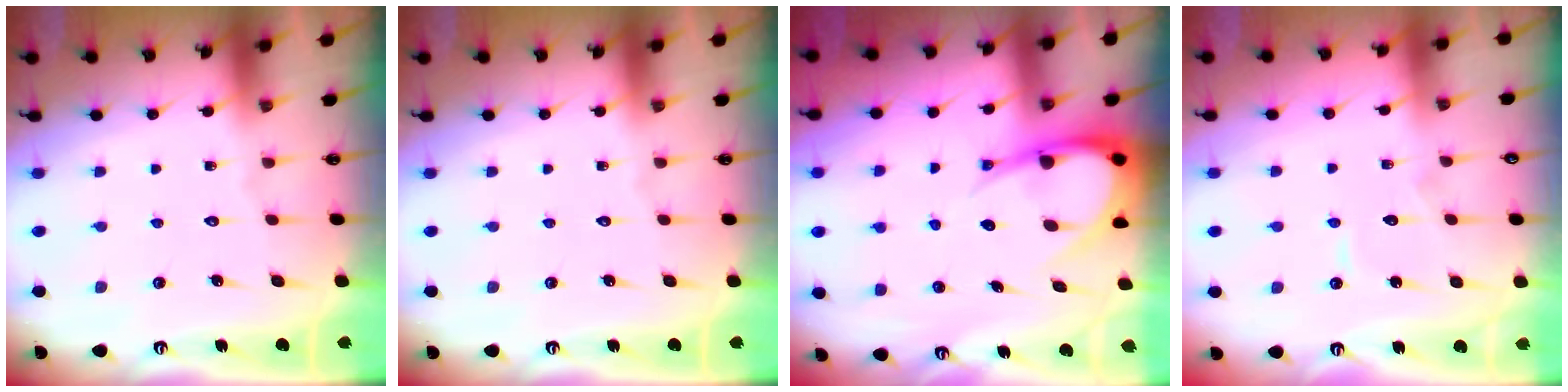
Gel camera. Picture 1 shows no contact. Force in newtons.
{"total": 0.0}
{"total": 10.0, "press": 9.9, "slide": 0.9}
{"total": 5.6, "press": 5.6, "slide": 0.3}